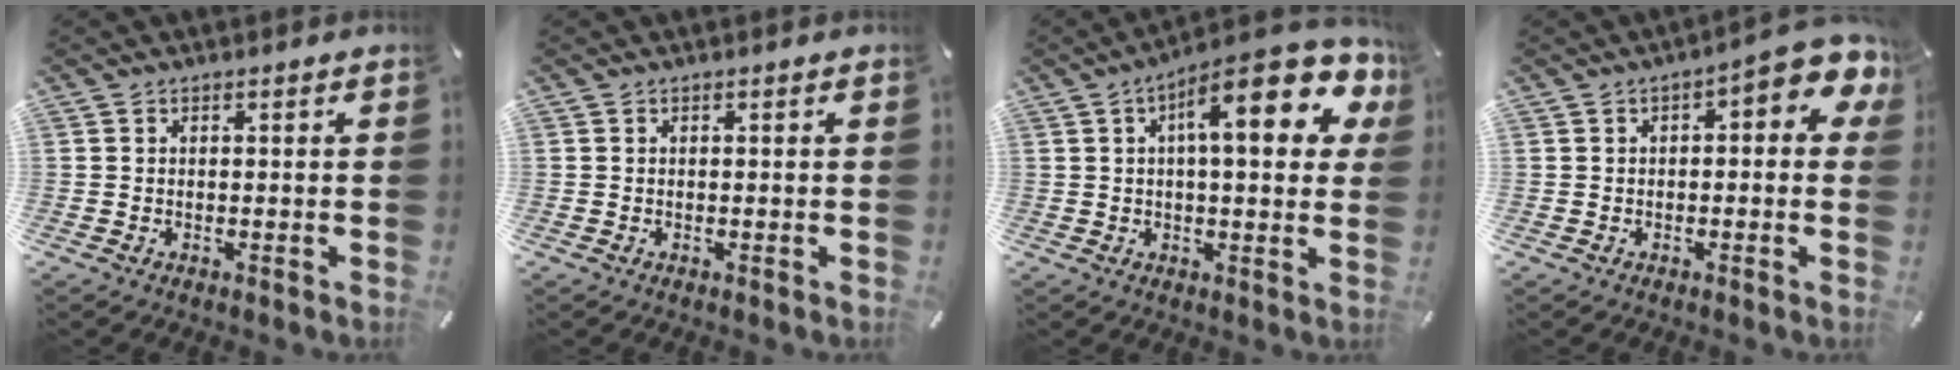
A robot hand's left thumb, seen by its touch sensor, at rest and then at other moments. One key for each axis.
{"total": 0.0}
{"total": 16.5, "fx": 6.5, "fy": 5.9, "fz": 14.0, "tx": -0.203, "ty": -0.025, "tz": 0.099}
{"total": 6.7, "fx": 1.6, "fy": 2.9, "fz": 5.8, "tx": -0.085, "ty": -0.007, "tz": 0.022}